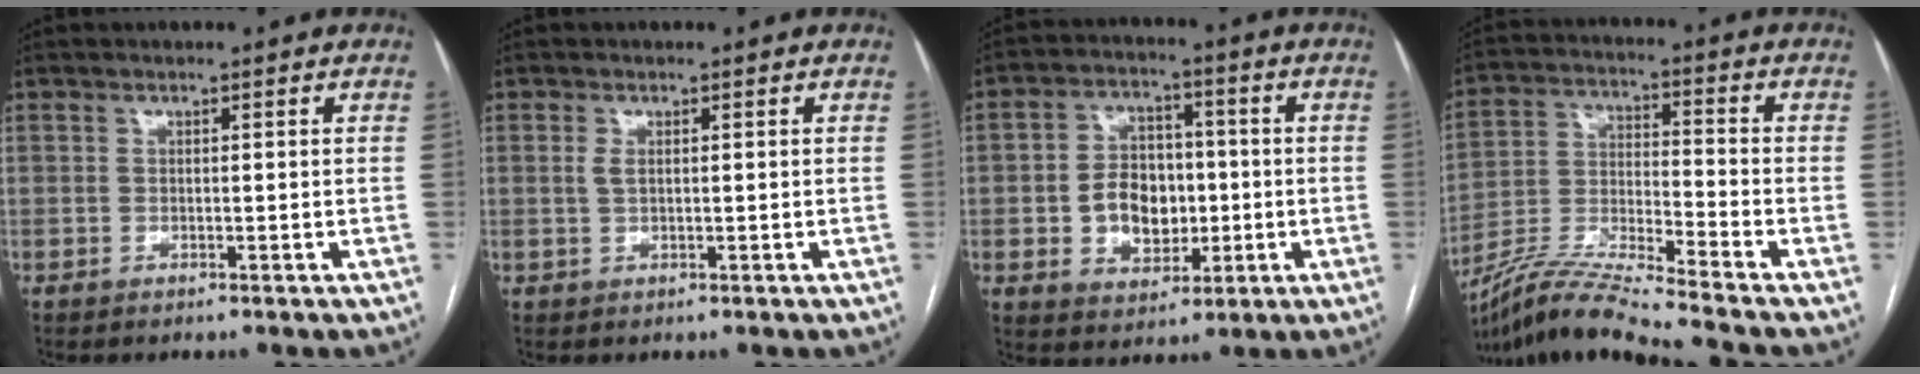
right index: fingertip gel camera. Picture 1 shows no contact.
{"total": 1.2, "force": [0.3, 0.5, 1.1], "torque": [-0.026, -0.001, 0.008]}
{"total": 9.7, "force": [-1.0, 7.1, 6.5], "torque": [-0.123, 0.019, -0.009]}
{"total": 13.0, "force": [-11.6, -2.2, 5.3], "torque": [-0.104, -0.009, -0.219]}